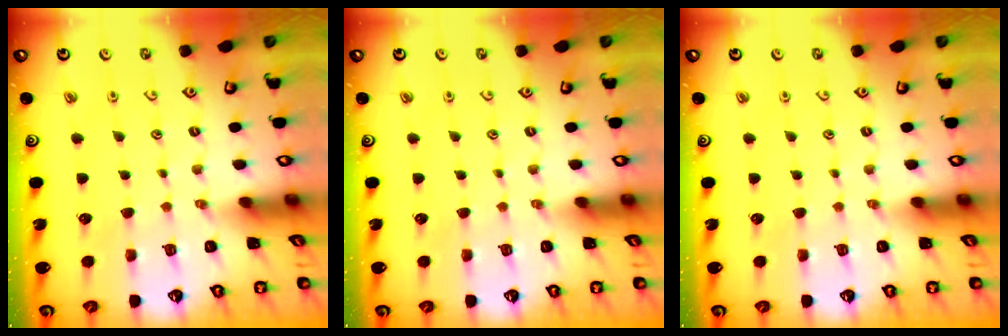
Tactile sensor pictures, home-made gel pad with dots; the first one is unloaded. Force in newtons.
{"total": 0.0}
{"total": 0.0}